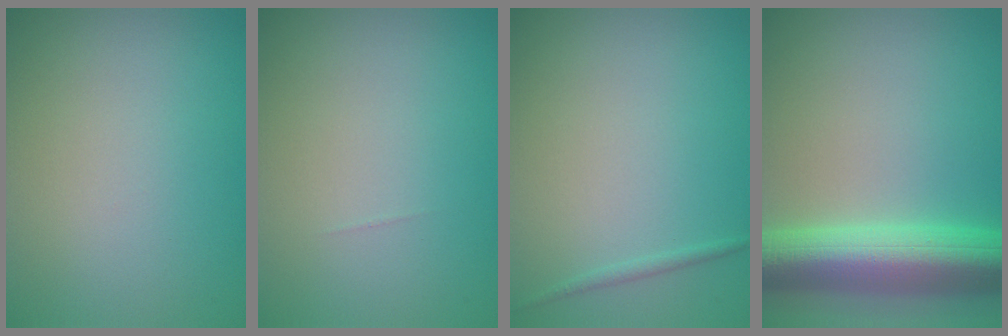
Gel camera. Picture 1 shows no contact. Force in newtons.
{"total": 0.0}
{"total": 0.6, "press": 0.6, "slide": 0.1}
{"total": 9.6, "press": 9.6, "slide": 0.4}